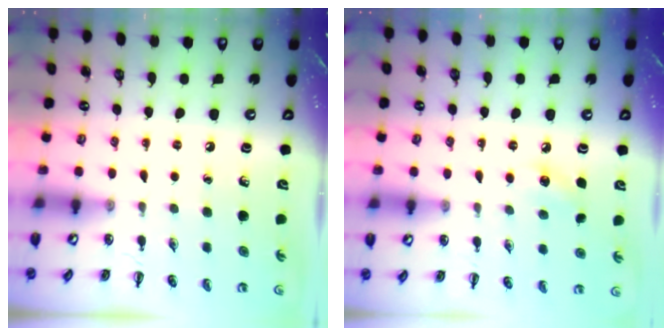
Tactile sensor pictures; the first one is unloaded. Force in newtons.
{"total": 7.1, "press": 6.9, "slide": 1.9}